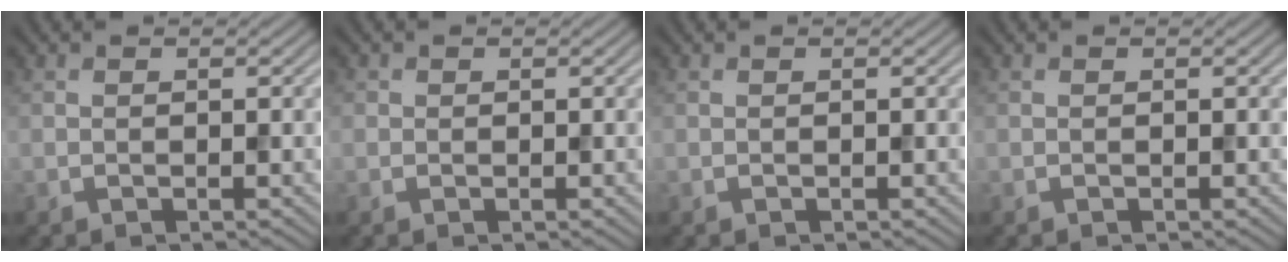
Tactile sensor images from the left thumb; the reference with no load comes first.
{"total": 0.7, "force": [0.2, 0.7, 0.1], "torque": [0.002, -0.002, 0.002]}
{"total": 0.0}
{"total": 0.0}